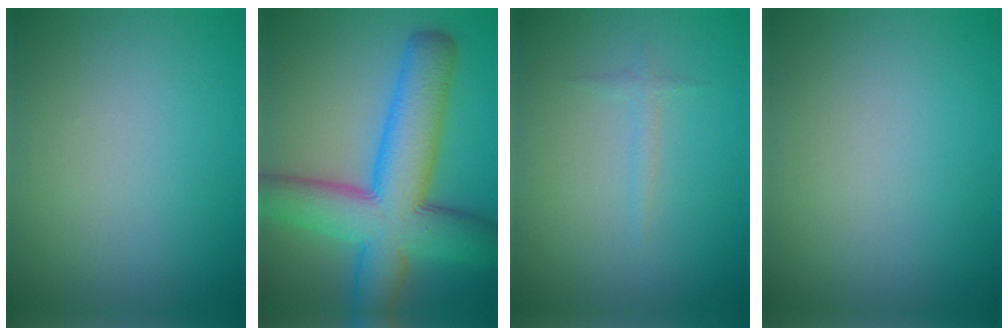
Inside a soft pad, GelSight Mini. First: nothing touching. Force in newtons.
{"total": 11.6, "press": 11.6, "slide": 0.3}
{"total": 0.8, "press": 0.8, "slide": 0.0}
{"total": 0.0}